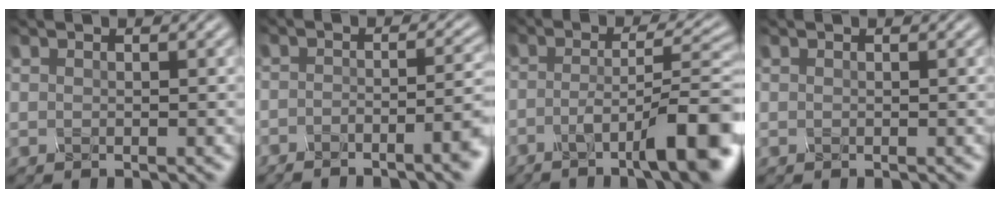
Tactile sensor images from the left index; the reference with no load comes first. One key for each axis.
{"total": 4.9, "fx": -4.2, "fy": 0.6, "fz": 2.6, "tx": -0.037, "ty": 0.000, "tz": -0.046}
{"total": 9.2, "fx": -5.0, "fy": 1.4, "fz": 7.5, "tx": -0.123, "ty": 0.007, "tz": -0.064}
{"total": 0.0}